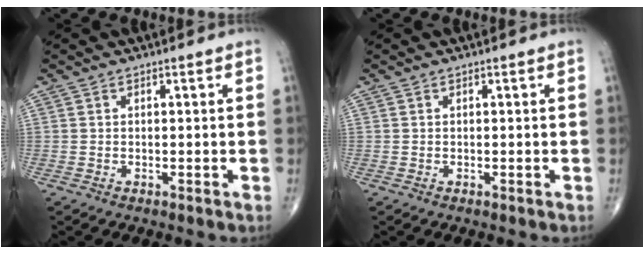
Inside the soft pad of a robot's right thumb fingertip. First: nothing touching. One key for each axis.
{"total": 0.0}